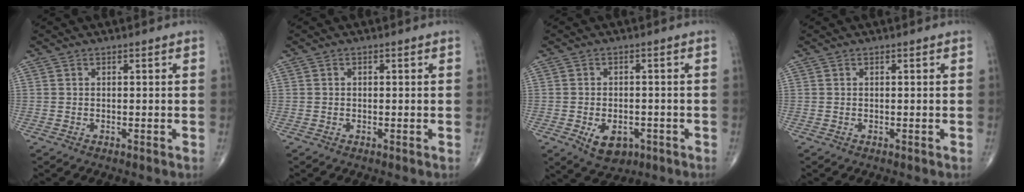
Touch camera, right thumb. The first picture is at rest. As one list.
[{"total": 0.0}, {"total": 6.3, "force": [-2.4, 4.1, 4.1], "torque": [-0.054, 0.007, -0.028]}, {"total": 0.0}]